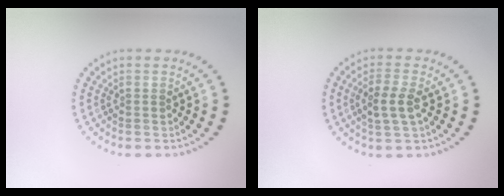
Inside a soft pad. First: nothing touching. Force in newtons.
{"total": 2.7, "press": 2.5, "slide": 0.8}